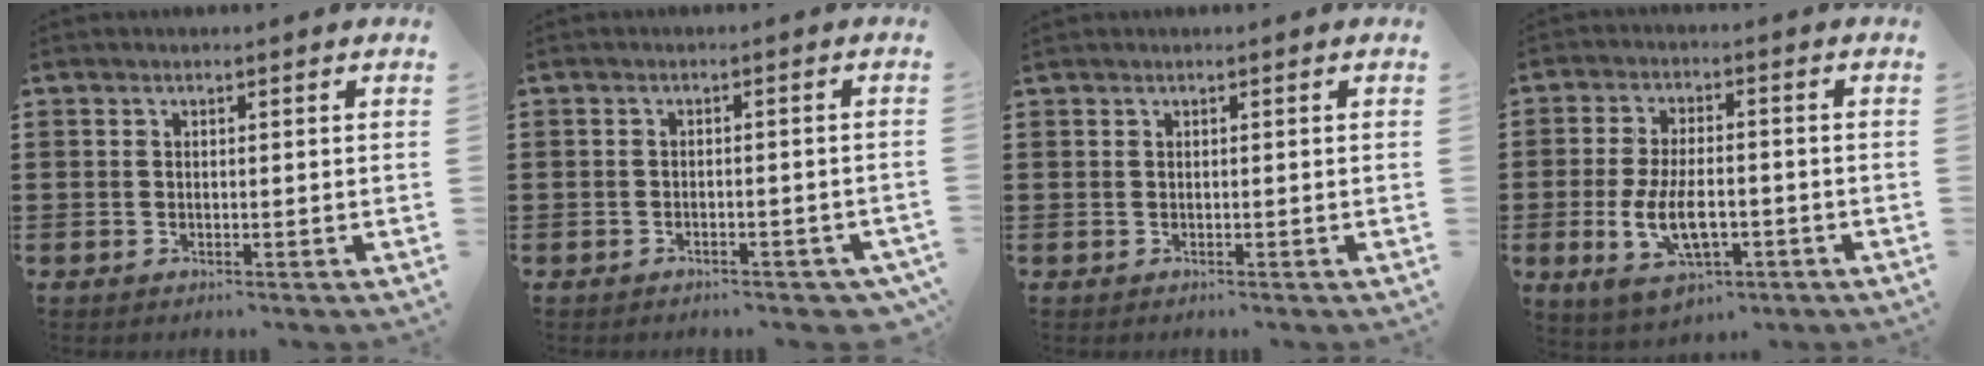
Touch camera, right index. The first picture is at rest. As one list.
[{"total": 1.8, "force": [-1.7, 0.3, 0.5], "torque": [-0.013, -0.001, -0.035]}, {"total": 0.0}, {"total": 9.0, "force": [-2.8, 4.3, 7.4], "torque": [-0.147, -0.009, -0.052]}]